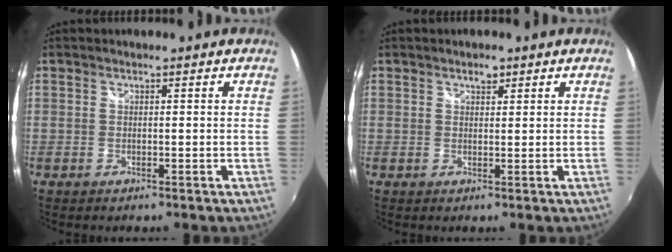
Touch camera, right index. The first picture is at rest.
{"total": 1.5, "force": [1.0, 0.9, 0.8], "torque": [-0.009, 0.004, 0.016]}